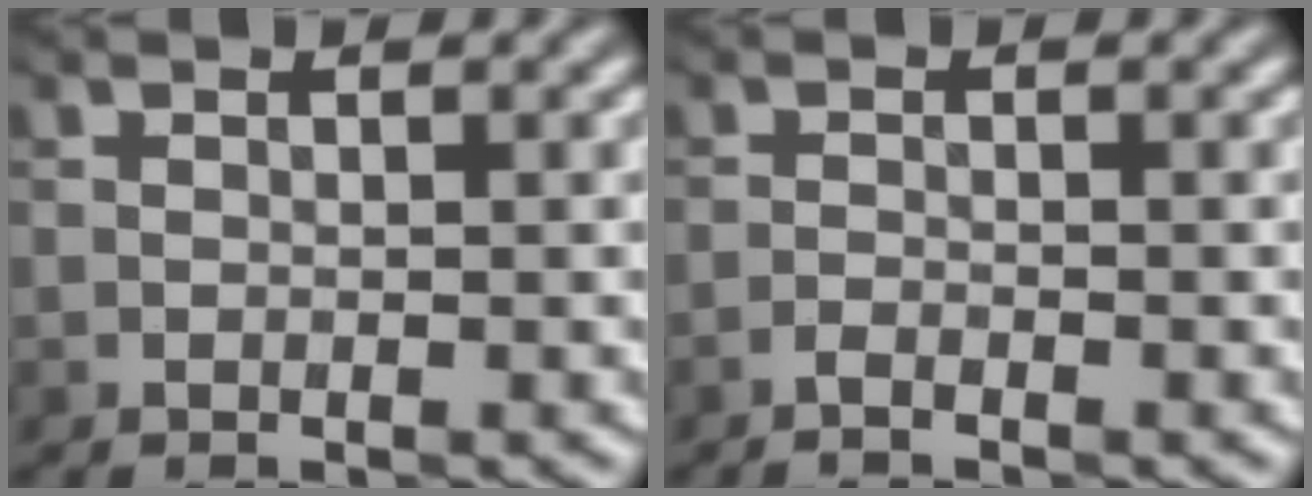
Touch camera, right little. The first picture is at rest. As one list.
[{"total": 0.7, "force": [-0.6, -0.3, 0.2], "torque": [-0.004, 0.002, -0.015]}]